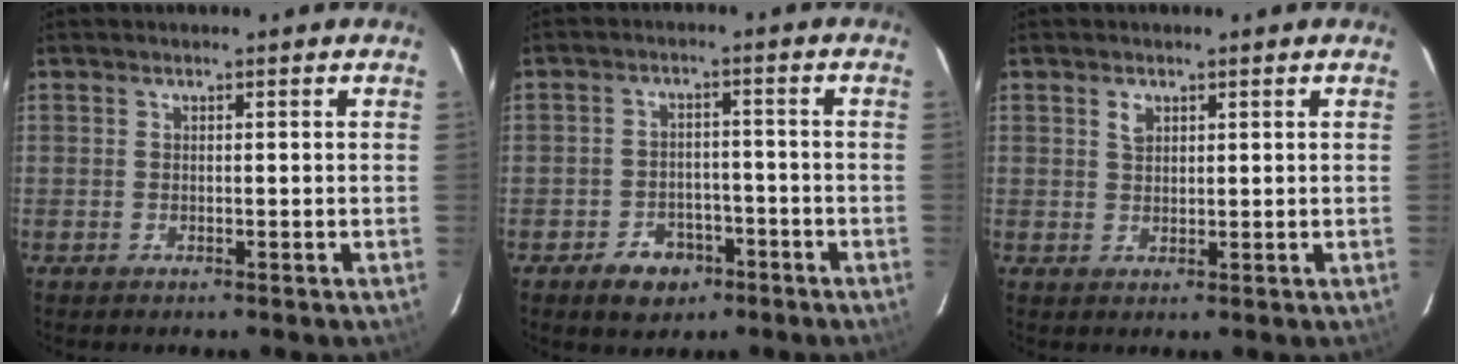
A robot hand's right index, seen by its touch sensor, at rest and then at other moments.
{"total": 6.4, "force": [-4.0, 4.5, 2.2], "torque": [-0.056, 0.016, -0.047]}
{"total": 2.0, "force": [1.1, 1.3, 1.0], "torque": [-0.017, 0.004, 0.020]}